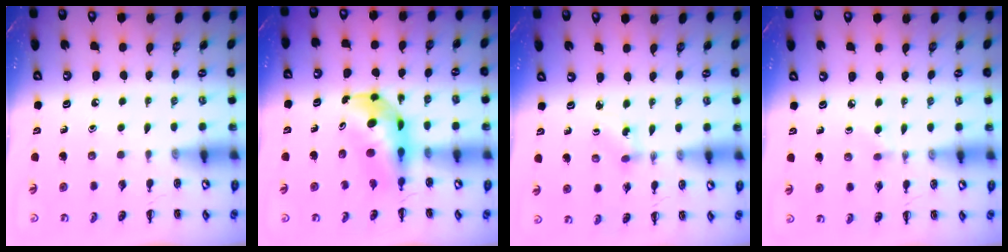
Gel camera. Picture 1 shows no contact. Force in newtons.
{"total": 6.7, "press": 6.5, "slide": 1.6}
{"total": 1.9, "press": 1.7, "slide": 0.9}
{"total": 2.0, "press": 1.8, "slide": 0.9}